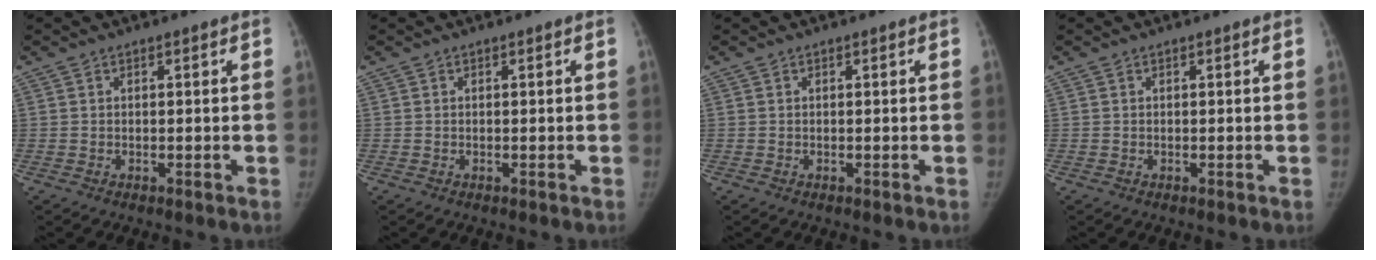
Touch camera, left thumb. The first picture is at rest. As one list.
[{"total": 0.0}, {"total": 0.0}, {"total": 0.0}]